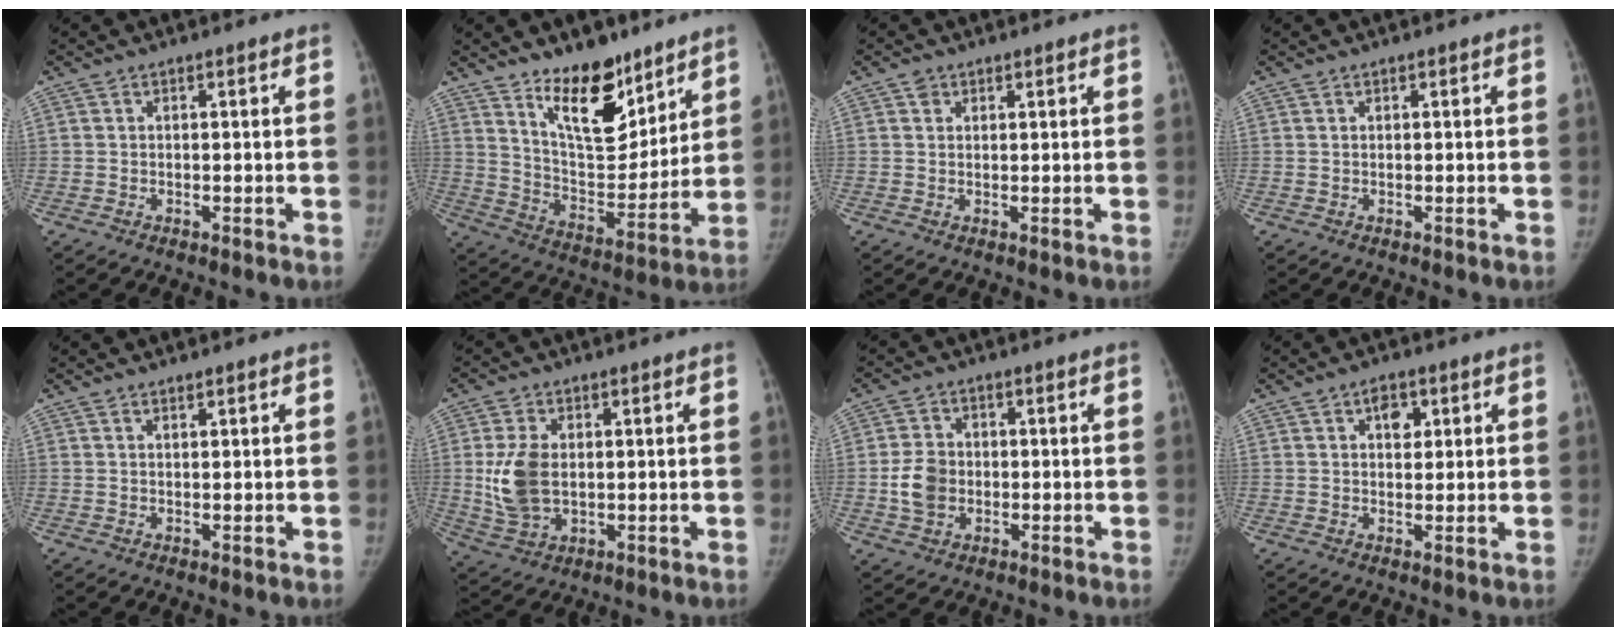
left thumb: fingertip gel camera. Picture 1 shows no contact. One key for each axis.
{"total": 15.6, "fx": 10.8, "fy": 7.0, "fz": 8.9, "tx": -0.092, "ty": -0.090, "tz": 0.190}
{"total": 1.5, "fx": 0.8, "fy": 1.2, "fz": 0.4, "tx": 0.005, "ty": -0.003, "tz": 0.011}
{"total": 0.0}
{"total": 0.7, "fx": 0.6, "fy": 0.2, "fz": 0.3, "tx": -0.004, "ty": -0.004, "tz": 0.012}
{"total": 9.6, "fx": 0.7, "fy": 6.3, "fz": 7.2, "tx": -0.136, "ty": -0.006, "tz": 0.025}
{"total": 6.3, "fx": -0.7, "fy": 5.1, "fz": 3.7, "tx": -0.056, "ty": 0.005, "tz": -0.013}
{"total": 4.0, "fx": 1.7, "fy": 2.6, "fz": 2.5, "tx": -0.018, "ty": -0.005, "tz": 0.023}